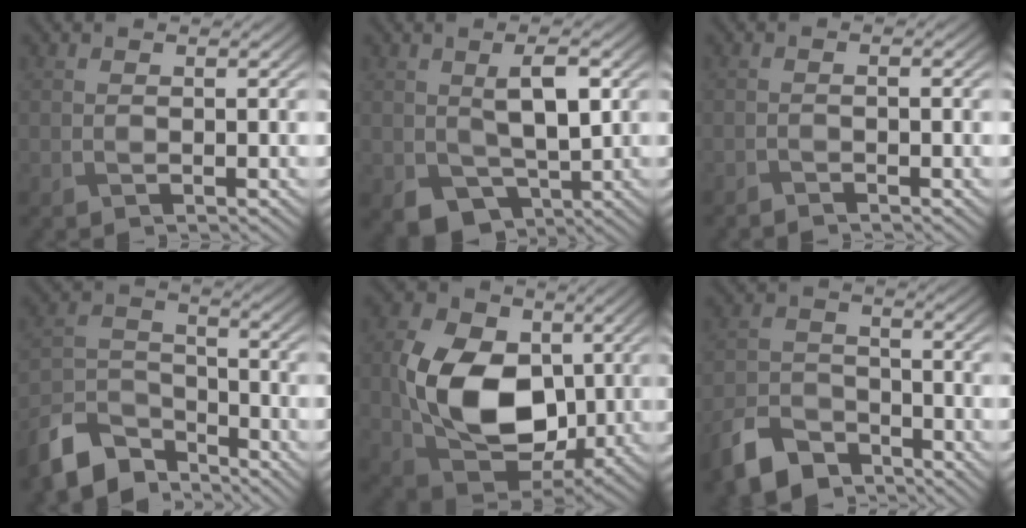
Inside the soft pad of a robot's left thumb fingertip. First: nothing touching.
{"total": 7.2, "force": [-0.4, 4.4, 5.7], "torque": [-0.106, -0.011, 0.005]}
{"total": 1.2, "force": [-1.2, -0.1, 0.3], "torque": [-0.010, 0.002, -0.025]}
{"total": 10.3, "force": [-7.9, 4.8, 4.5], "torque": [-0.106, -0.011, -0.158]}
{"total": 13.8, "force": [-0.3, 9.3, 10.2], "torque": [-0.208, -0.005, -0.007]}
{"total": 8.7, "force": [-6.5, 4.4, 3.9], "torque": [-0.096, -0.017, -0.132]}